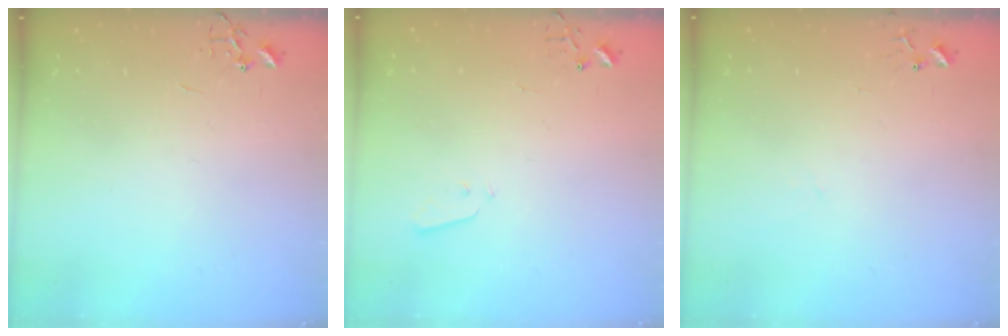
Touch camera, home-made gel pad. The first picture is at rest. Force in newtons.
{"total": 3.2, "press": 3.1, "slide": 0.7}
{"total": 4.6, "press": 4.5, "slide": 0.6}